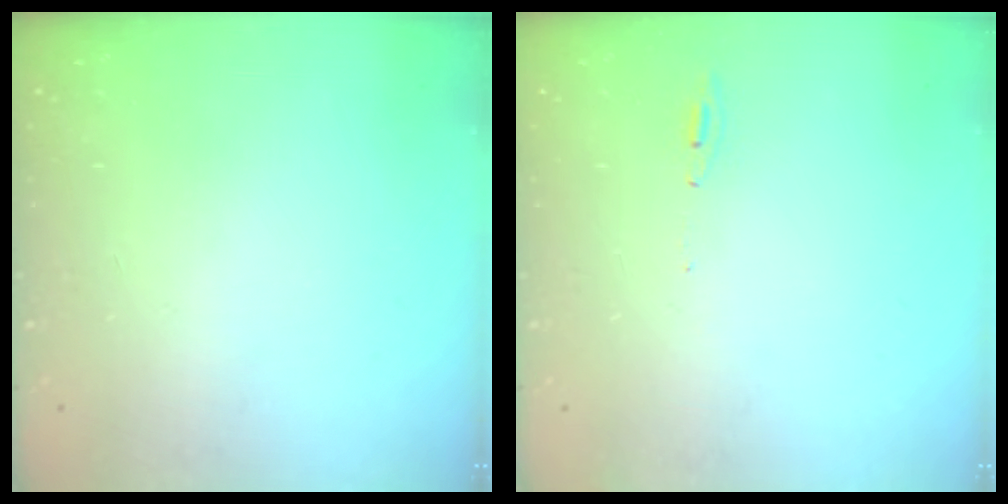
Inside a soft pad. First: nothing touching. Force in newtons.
{"total": 4.8, "press": 4.6, "slide": 1.6}